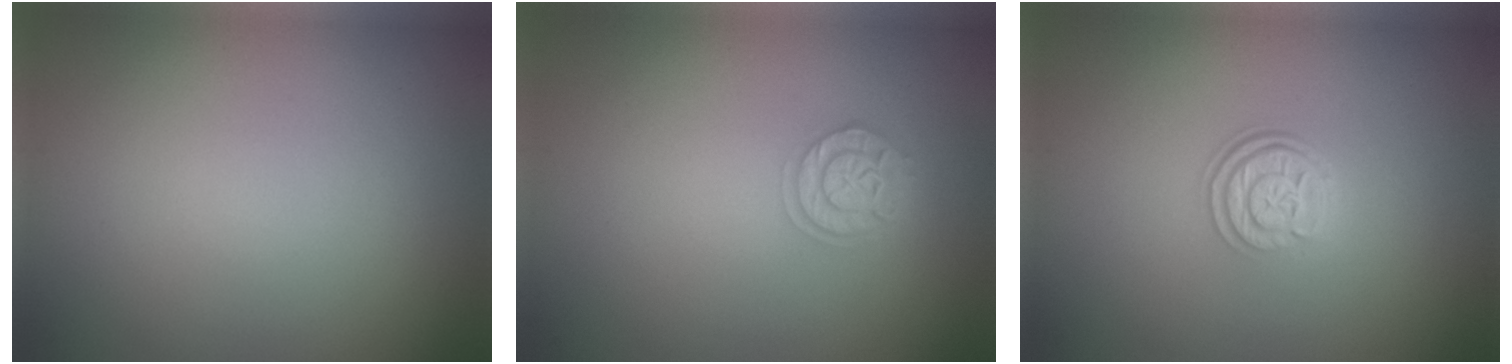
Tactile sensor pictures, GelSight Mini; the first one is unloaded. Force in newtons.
{"total": 2.5, "press": 2.1, "slide": 1.4}
{"total": 3.1, "press": 2.4, "slide": 2.0}